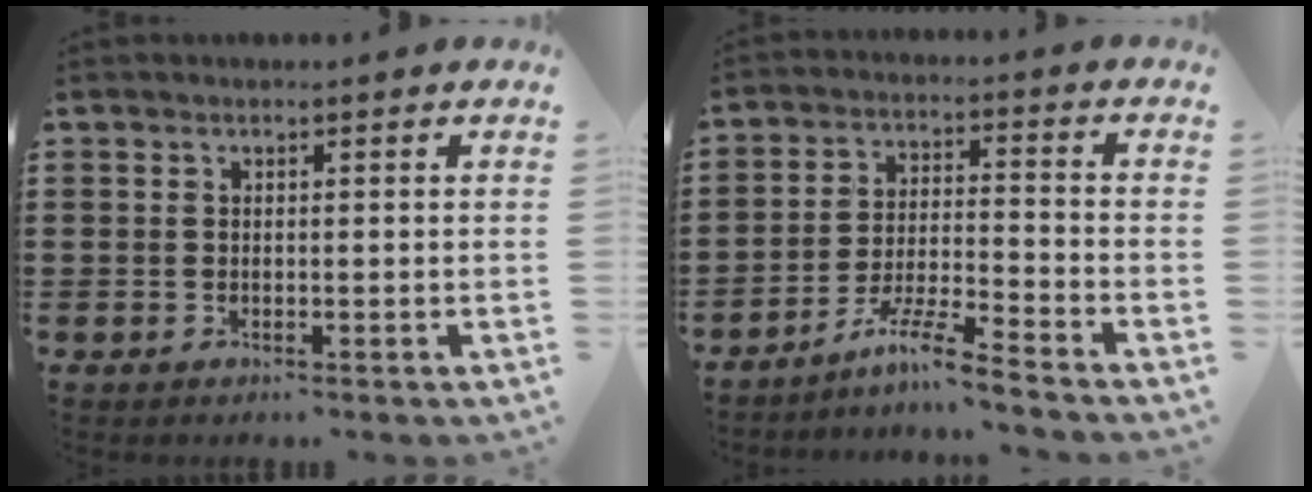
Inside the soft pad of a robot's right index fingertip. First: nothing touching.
{"total": 7.3, "force": [-6.3, -0.4, 3.7], "torque": [-0.080, -0.011, -0.123]}